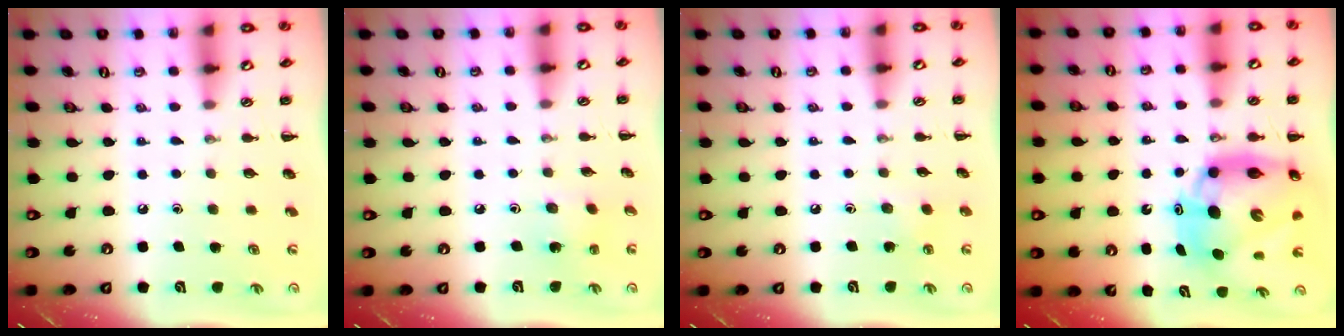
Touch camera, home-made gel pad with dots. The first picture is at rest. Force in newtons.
{"total": 2.3, "press": 2.1, "slide": 0.8}
{"total": 6.6, "press": 6.3, "slide": 2.0}
{"total": 14.9, "press": 14.3, "slide": 4.0}